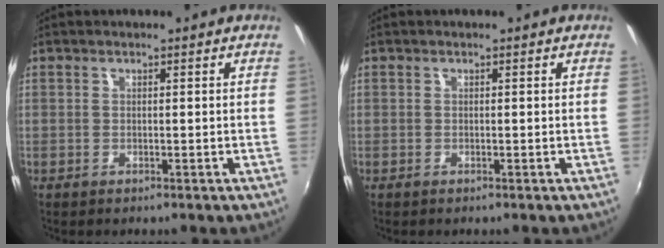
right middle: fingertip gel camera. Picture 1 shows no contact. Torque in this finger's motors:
{"motor_torque": [0.01, 0.00, 0.01, 0.00]}